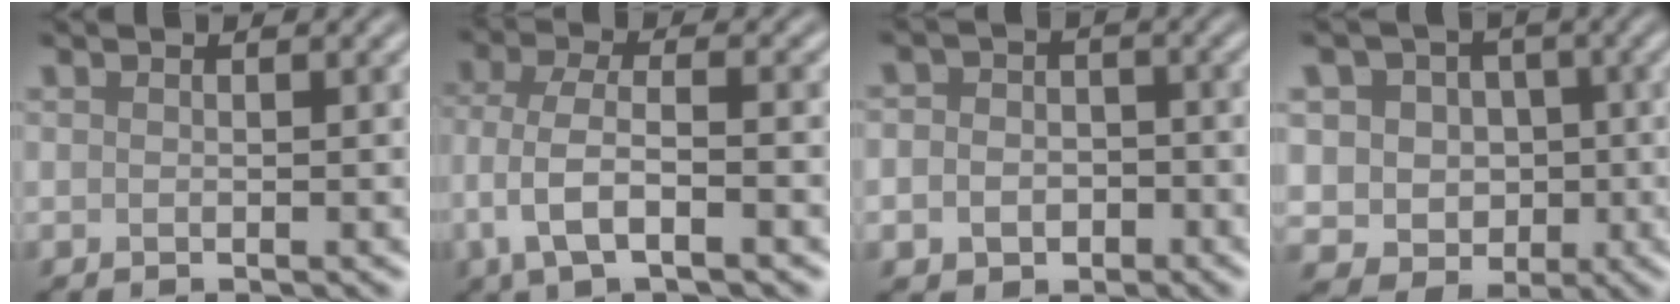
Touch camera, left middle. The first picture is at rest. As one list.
[{"total": 5.2, "force": [-2.1, 2.0, 4.3], "torque": [-0.094, -0.002, -0.045]}, {"total": 4.7, "force": [-1.3, 4.0, 2.1], "torque": [-0.016, -0.001, -0.036]}, {"total": 5.9, "force": [0.0, 5.4, 2.5], "torque": [-0.021, 0.012, -0.025]}]